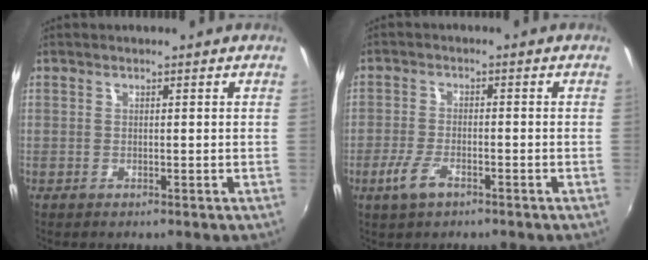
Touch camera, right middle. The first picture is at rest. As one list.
[{"total": 4.9, "force": [-3.0, 1.9, 3.4], "torque": [-0.082, -0.008, -0.056]}]